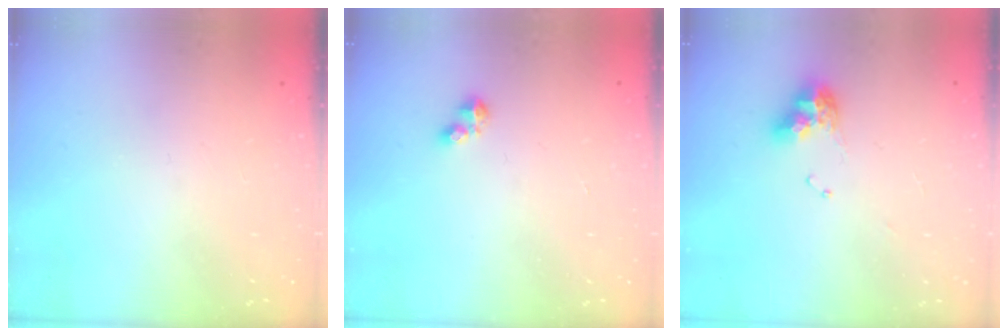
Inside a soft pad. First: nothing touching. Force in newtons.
{"total": 2.8, "press": 2.8, "slide": 0.4}
{"total": 8.8, "press": 8.7, "slide": 1.1}